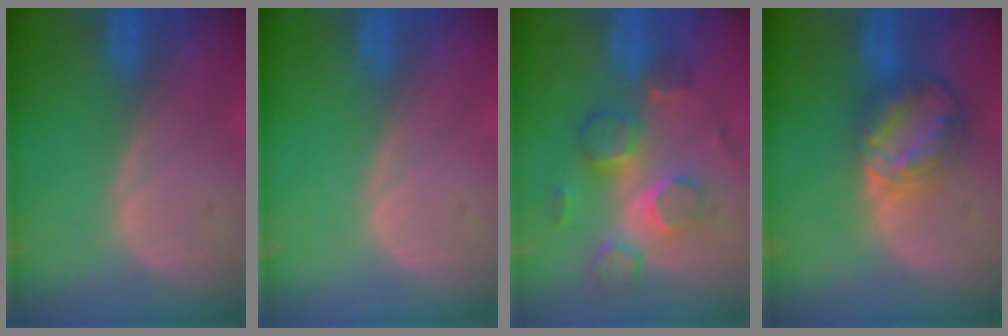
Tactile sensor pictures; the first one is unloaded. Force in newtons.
{"total": 0.0}
{"total": 9.1, "press": 7.8, "slide": 4.6}
{"total": 8.0, "press": 6.8, "slide": 4.2}